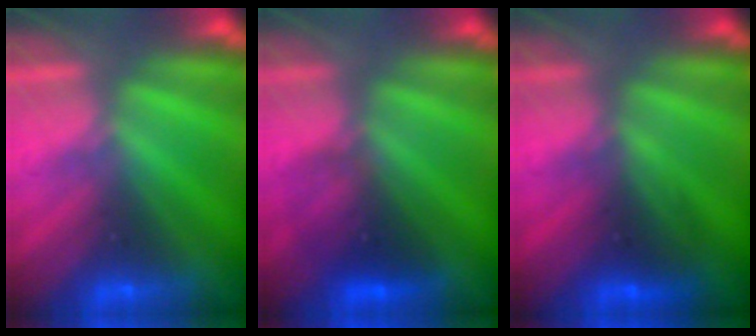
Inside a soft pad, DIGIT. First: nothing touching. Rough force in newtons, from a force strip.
{"total": 2.9}
{"total": 2.6}